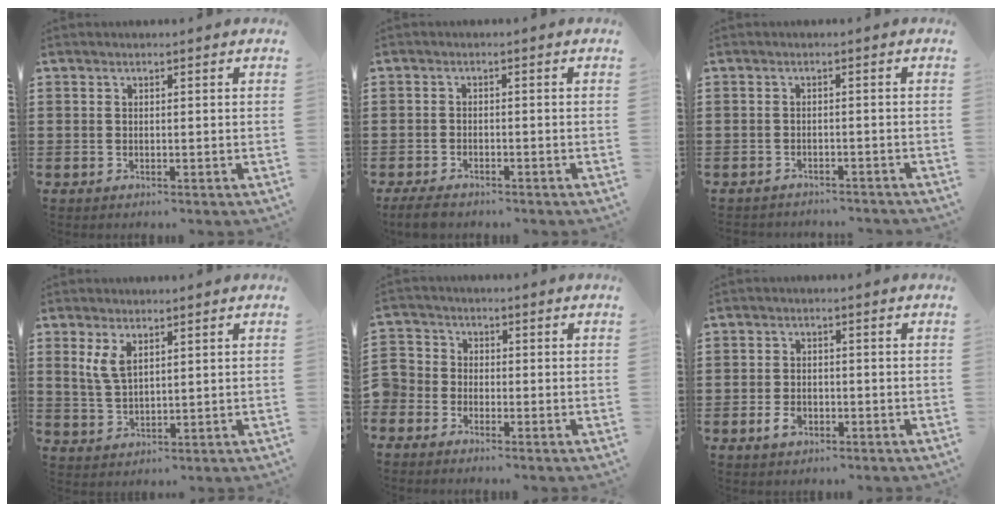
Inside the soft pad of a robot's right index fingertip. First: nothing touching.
{"total": 2.2, "force": [-2.0, 0.5, 0.8], "torque": [-0.032, -0.005, -0.044]}
{"total": 1.8, "force": [-1.8, 0.1, 0.0], "torque": [-0.006, -0.001, -0.038]}
{"total": 4.0, "force": [2.0, 1.9, 3.0], "torque": [-0.073, 0.001, 0.033]}
{"total": 2.7, "force": [-2.2, 1.5, -0.1], "torque": [-0.020, -0.001, -0.053]}
{"total": 2.4, "force": [-1.1, 1.4, 1.6], "torque": [-0.038, -0.004, -0.021]}